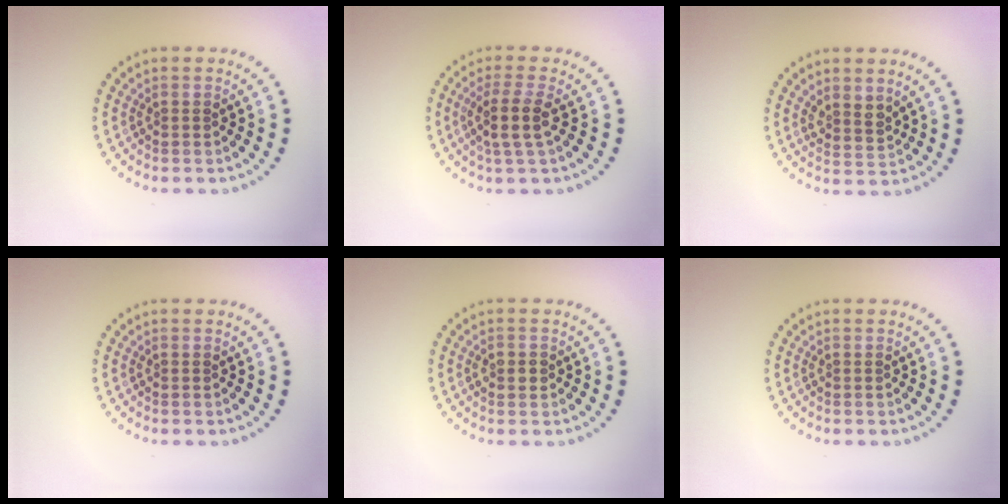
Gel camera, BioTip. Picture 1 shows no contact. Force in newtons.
{"total": 2.7, "press": 2.3, "slide": 1.5}
{"total": 2.0, "press": 1.6, "slide": 1.1}
{"total": 0.0}
{"total": 1.7, "press": 1.7, "slide": 0.1}
{"total": 0.0}